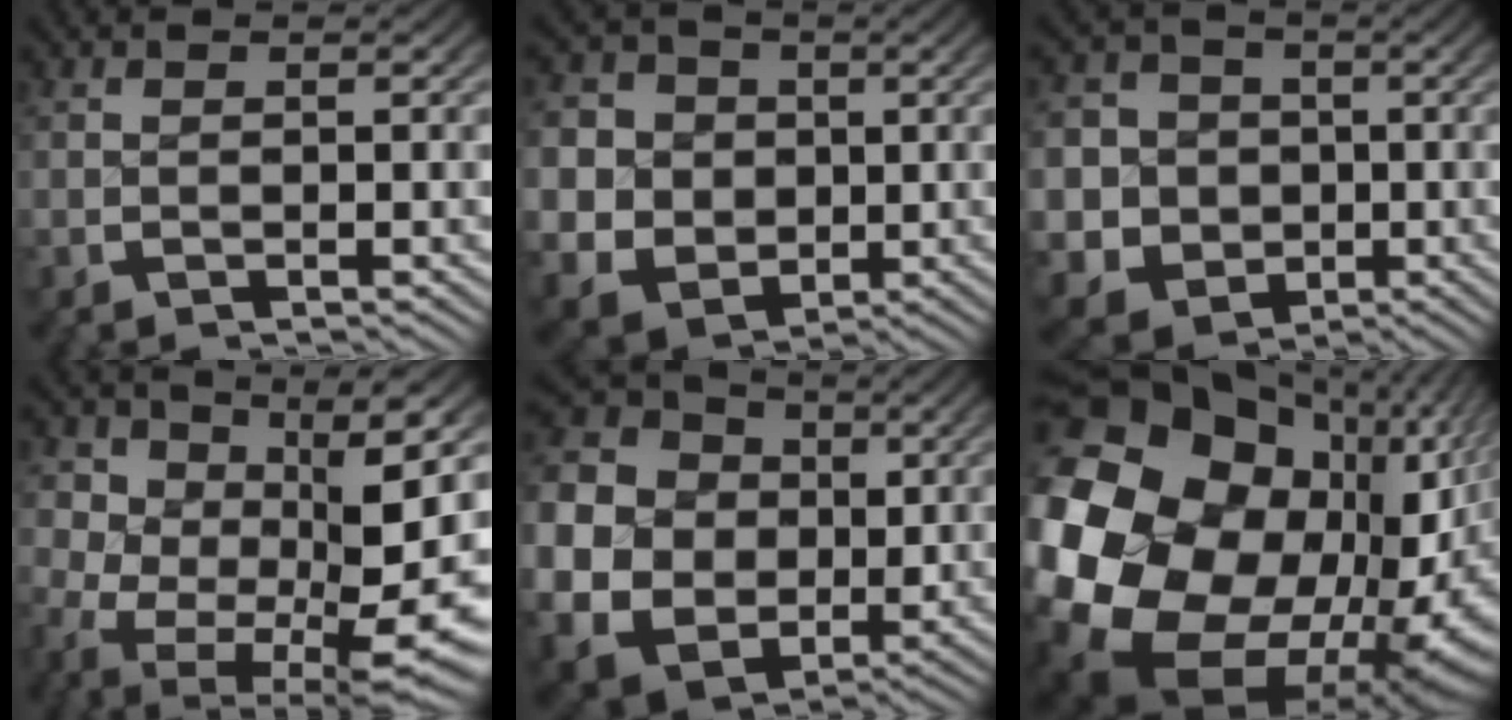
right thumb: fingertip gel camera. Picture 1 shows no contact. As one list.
[{"total": 14.1, "force": [-2.2, 12.2, 6.6], "torque": [-0.170, -0.071, -0.022]}, {"total": 15.2, "force": [-4.3, 13.3, 6.1], "torque": [-0.155, -0.069, -0.064]}, {"total": 13.2, "force": [-2.8, 8.7, 9.6], "torque": [-0.189, -0.072, -0.012]}, {"total": 20.2, "force": [-0.3, 17.1, 10.9], "torque": [-0.269, -0.065, -0.001]}, {"total": 28.0, "force": [-2.7, 19.8, 19.7], "torque": [-0.410, -0.093, -0.003]}]